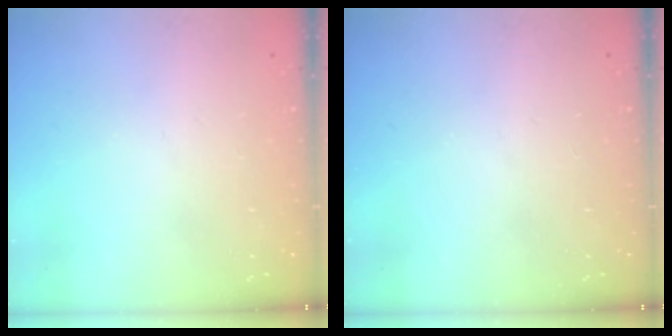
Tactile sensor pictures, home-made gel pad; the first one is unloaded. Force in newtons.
{"total": 0.0}